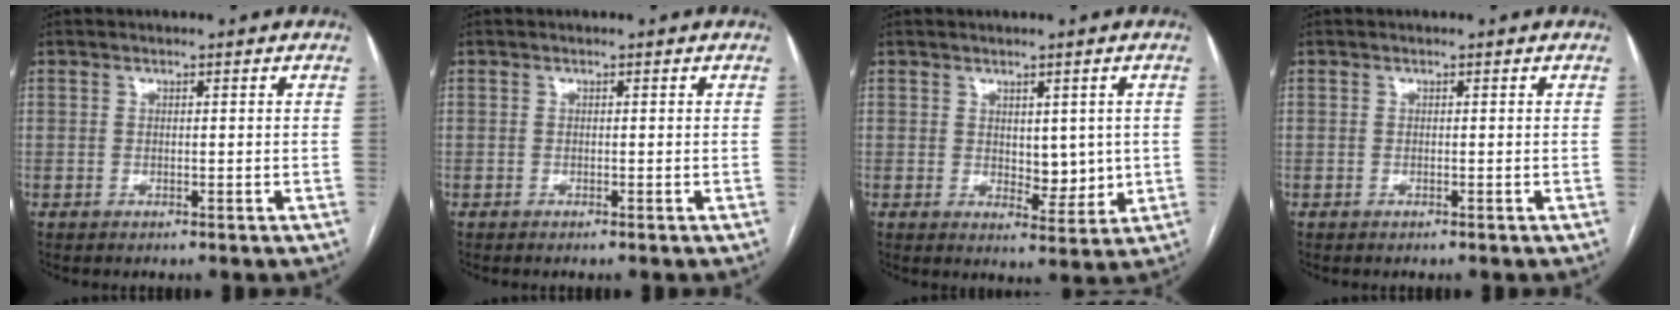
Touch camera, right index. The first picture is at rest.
{"total": 0.0}
{"total": 5.0, "force": [0.6, 2.8, 4.1], "torque": [-0.051, -0.007, 0.018]}
{"total": 0.0}